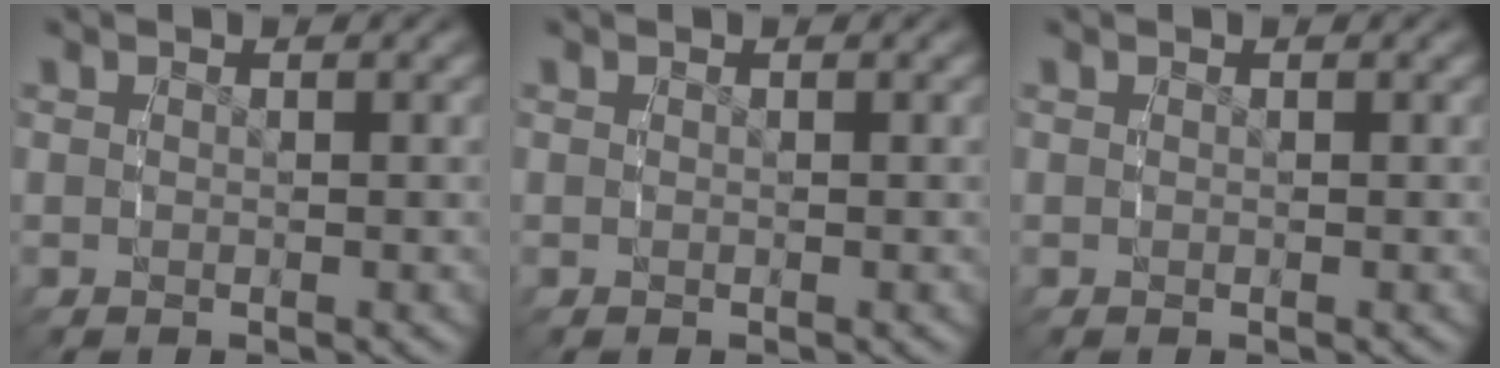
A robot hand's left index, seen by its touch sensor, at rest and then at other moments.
{"total": 0.0}
{"total": 0.0}